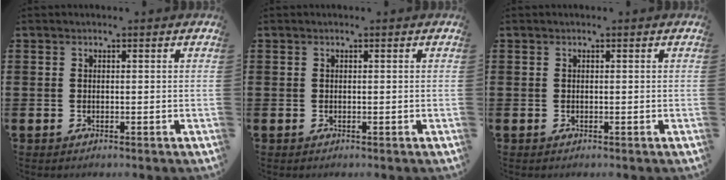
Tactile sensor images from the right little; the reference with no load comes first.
{"total": 0.0}
{"total": 0.0}